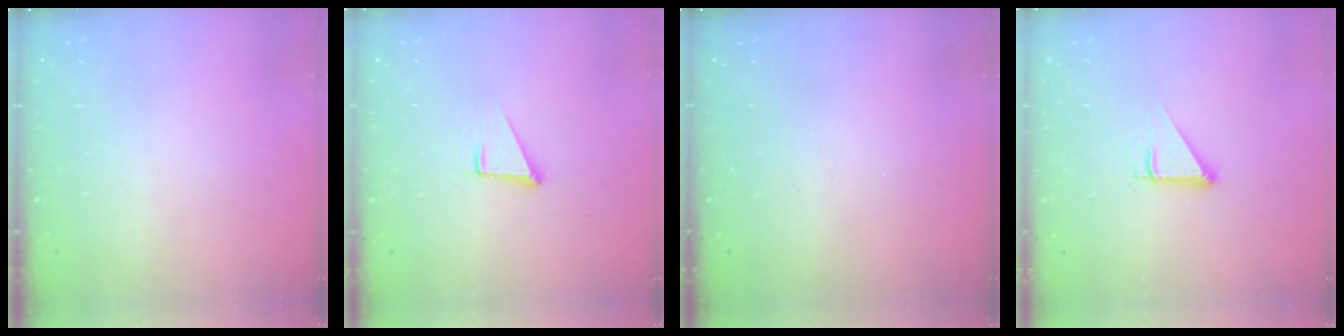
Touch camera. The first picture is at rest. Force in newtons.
{"total": 3.6, "press": 2.7, "slide": 2.4}
{"total": 0.0}
{"total": 2.5, "press": 2.5, "slide": 0.2}